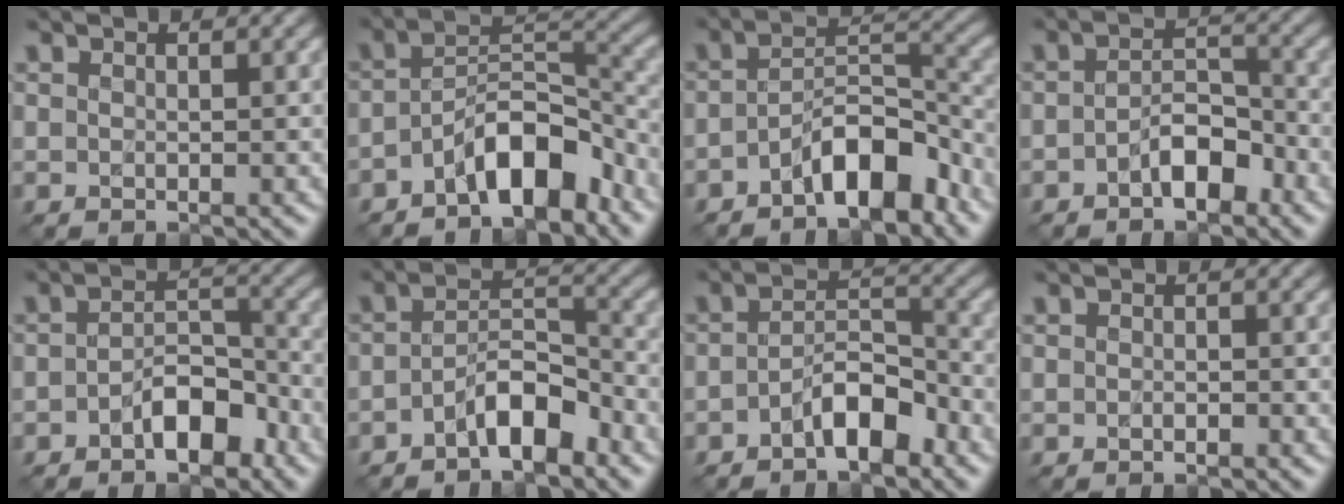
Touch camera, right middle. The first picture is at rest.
{"total": 6.4, "force": [-4.0, 2.5, 4.3], "torque": [-0.062, 0.013, -0.077]}
{"total": 6.0, "force": [-3.5, 2.3, 4.3], "torque": [-0.069, 0.012, -0.064]}
{"total": 3.3, "force": [-1.8, 1.6, 2.3], "torque": [-0.035, 0.012, -0.034]}
{"total": 4.0, "force": [-2.2, 1.9, 2.8], "torque": [-0.040, 0.012, -0.038]}
{"total": 4.3, "force": [-2.5, 1.6, 3.2], "torque": [-0.053, 0.013, -0.045]}
{"total": 4.0, "force": [-2.3, 1.5, 2.9], "torque": [-0.048, 0.013, -0.042]}
{"total": 0.5, "force": [-0.3, 0.2, 0.3], "torque": [-0.006, 0.000, -0.006]}